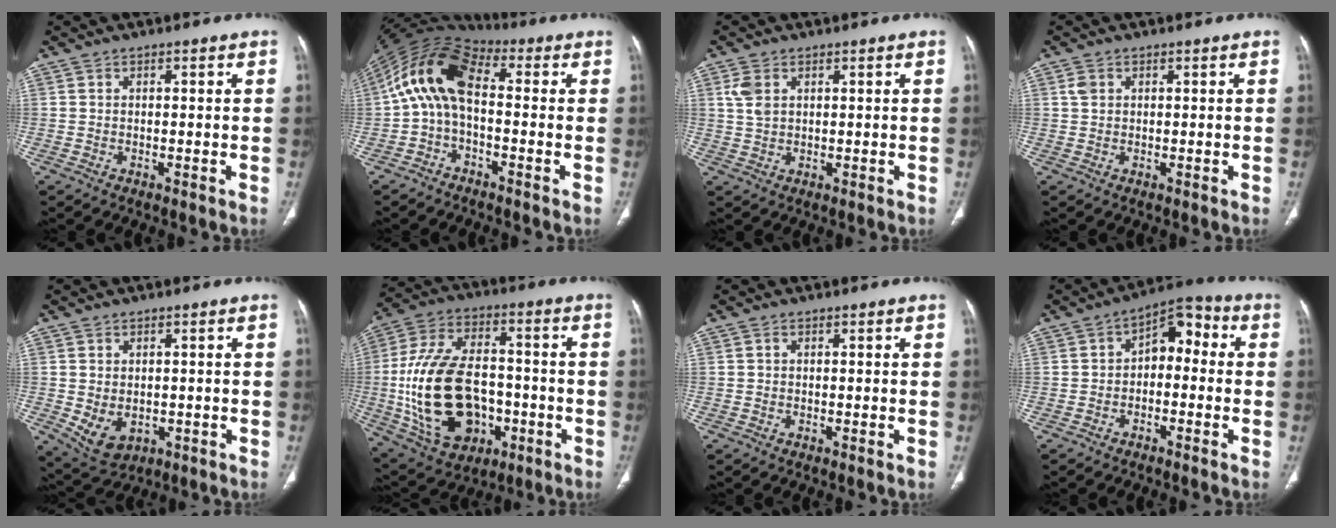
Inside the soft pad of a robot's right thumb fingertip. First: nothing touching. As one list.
[{"total": 12.2, "force": [-0.2, 6.7, 10.2], "torque": [-0.186, 0.041, -0.019]}, {"total": 3.4, "force": [1.2, 2.2, 2.4], "torque": [-0.056, 0.004, 0.030]}, {"total": 1.4, "force": [0.4, 1.0, 0.8], "torque": [-0.018, 0.005, 0.010]}, {"total": 6.4, "force": [-0.8, 4.5, 4.4], "torque": [-0.068, -0.008, 0.009]}, {"total": 23.4, "force": [-4.0, 15.3, 17.2], "torque": [-0.323, 0.022, -0.048]}, {"total": 0.0}, {"total": 7.8, "force": [-0.3, 5.0, 5.9], "torque": [-0.056, 0.042, -0.020]}]